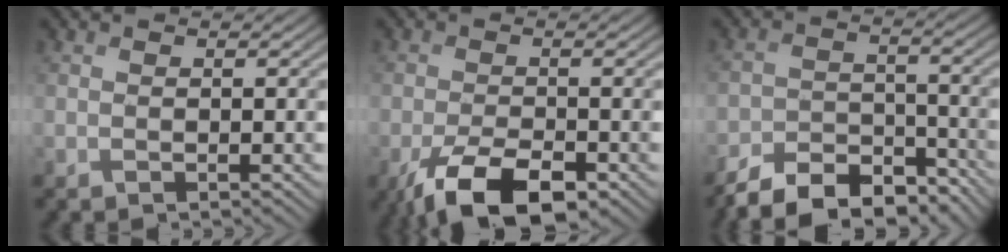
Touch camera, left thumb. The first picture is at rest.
{"total": 8.0, "force": [-4.8, 3.7, 5.2], "torque": [-0.086, -0.010, -0.085]}
{"total": 10.9, "force": [-9.5, 4.3, 3.3], "torque": [-0.050, -0.022, -0.152]}